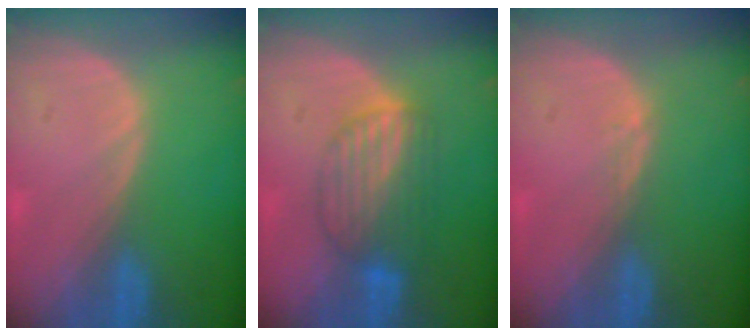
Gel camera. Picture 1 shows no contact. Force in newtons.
{"total": 6.4, "press": 6.3, "slide": 0.7}
{"total": 0.6, "press": 0.4, "slide": 0.4}